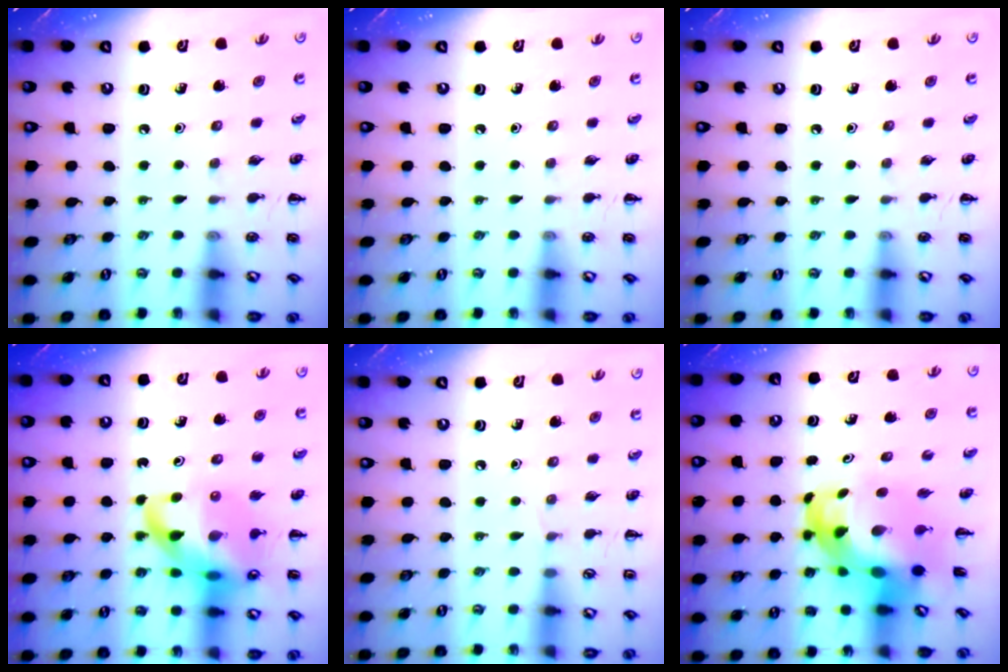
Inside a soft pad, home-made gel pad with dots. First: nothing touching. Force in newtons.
{"total": 0.0}
{"total": 0.0}
{"total": 18.6, "press": 18.4, "slide": 2.8}
{"total": 2.9, "press": 2.7, "slide": 1.1}
{"total": 8.0, "press": 7.6, "slide": 2.4}